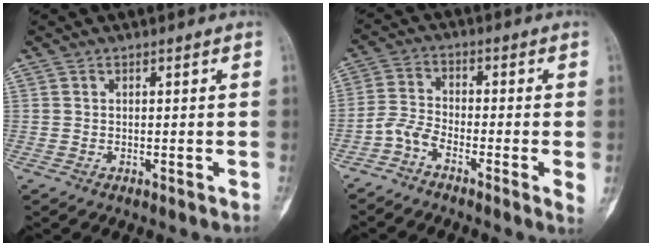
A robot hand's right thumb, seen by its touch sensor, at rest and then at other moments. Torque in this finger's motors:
{"motor_torque": [0.78, 0.57, 0.42, -0.38, 0.04]}